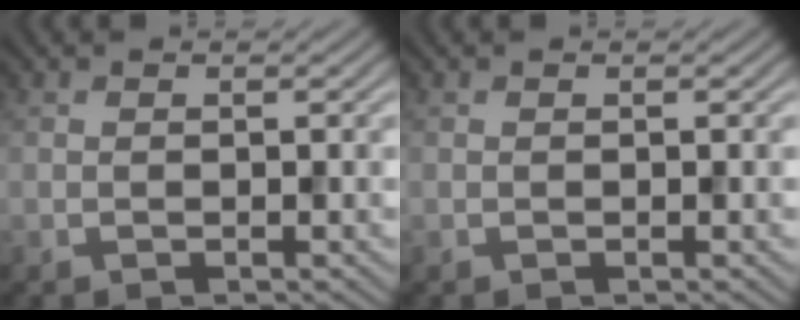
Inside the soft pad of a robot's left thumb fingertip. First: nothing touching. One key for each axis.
{"total": 0.0}